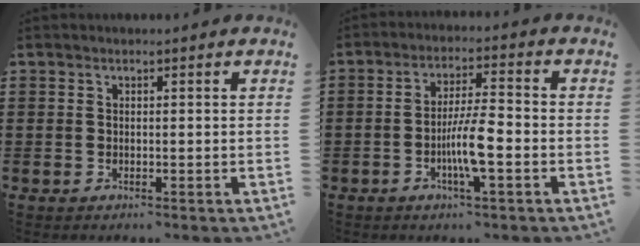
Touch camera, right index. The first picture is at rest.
{"total": 6.8, "force": [-2.2, 1.0, 6.3], "torque": [-0.119, -0.004, -0.043]}